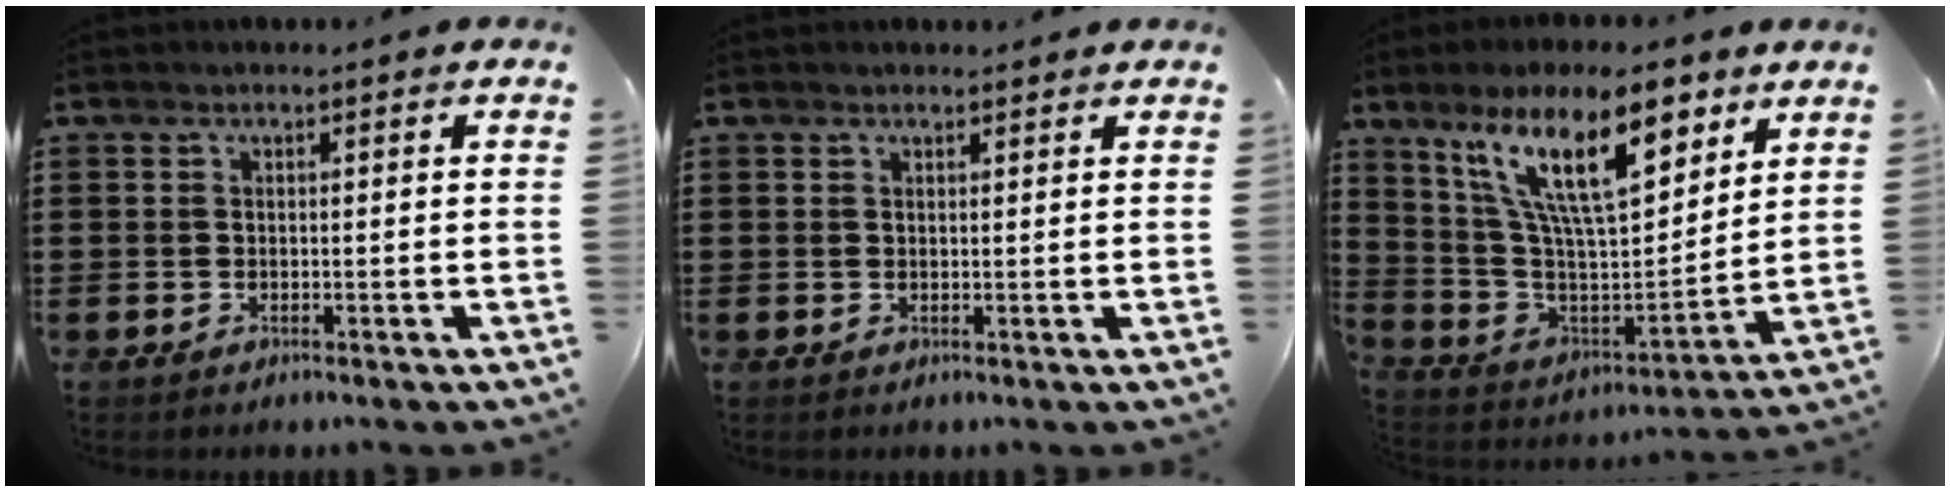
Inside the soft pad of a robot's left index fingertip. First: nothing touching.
{"total": 1.0, "force": [0.9, 0.1, 0.2], "torque": [-0.006, 0.000, 0.018]}
{"total": 17.4, "force": [10.1, 5.3, 13.2], "torque": [-0.272, -0.034, 0.168]}